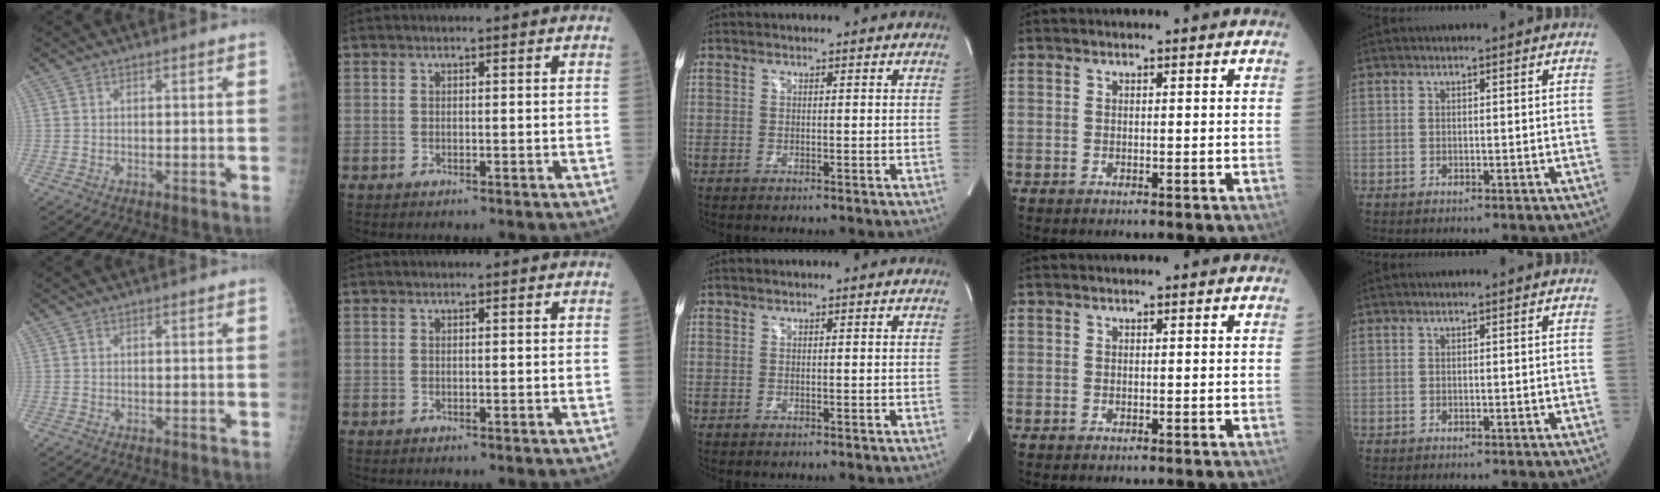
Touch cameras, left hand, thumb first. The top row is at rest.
{}